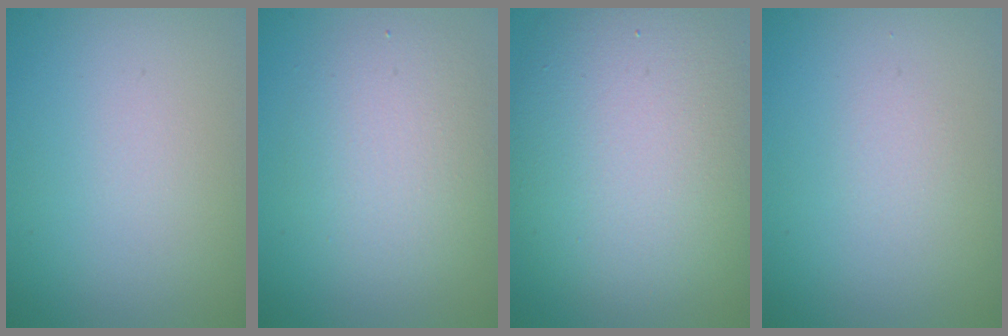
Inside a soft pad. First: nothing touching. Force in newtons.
{"total": 3.9, "press": 3.9, "slide": 0.1}
{"total": 10.7, "press": 10.7, "slide": 1.1}
{"total": 0.7, "press": 0.7, "slide": 0.1}